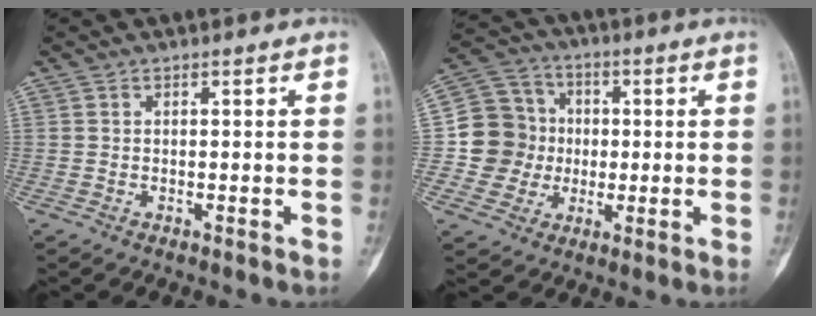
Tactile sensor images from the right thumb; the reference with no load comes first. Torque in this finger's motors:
{"motor_torque": [-0.13, 0.36, 0.01, -0.09, 0.00]}